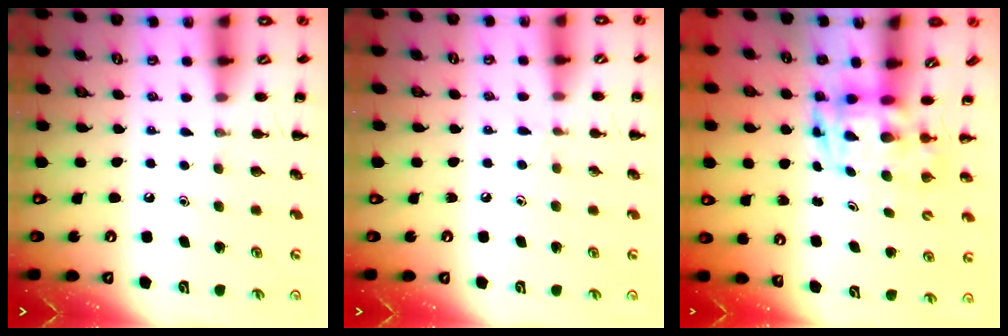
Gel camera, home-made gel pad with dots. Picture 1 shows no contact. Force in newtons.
{"total": 4.3, "press": 3.9, "slide": 1.7}
{"total": 3.8, "press": 3.7, "slide": 0.7}